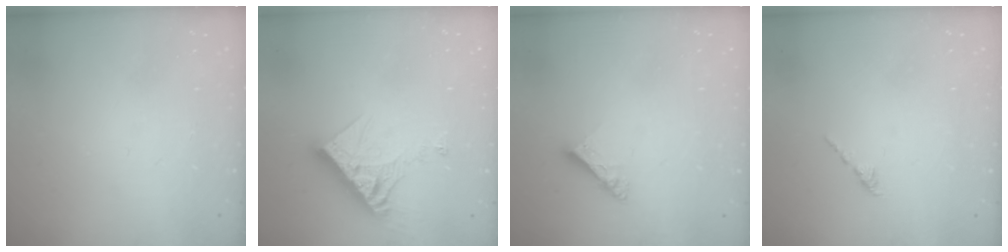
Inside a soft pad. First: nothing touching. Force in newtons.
{"total": 11.6, "press": 11.5, "slide": 1.1}
{"total": 5.5, "press": 5.5, "slide": 0.1}
{"total": 1.6, "press": 1.5, "slide": 0.6}